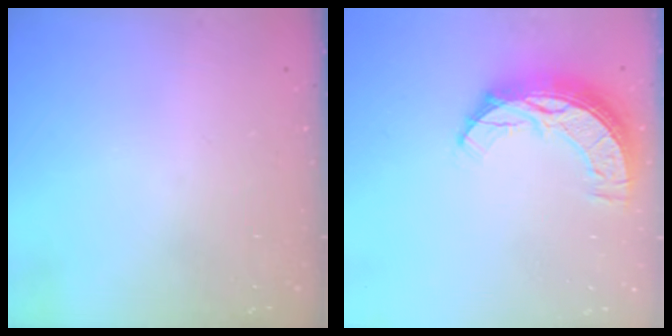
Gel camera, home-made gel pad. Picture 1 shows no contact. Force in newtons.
{"total": 10.4, "press": 10.3, "slide": 0.9}